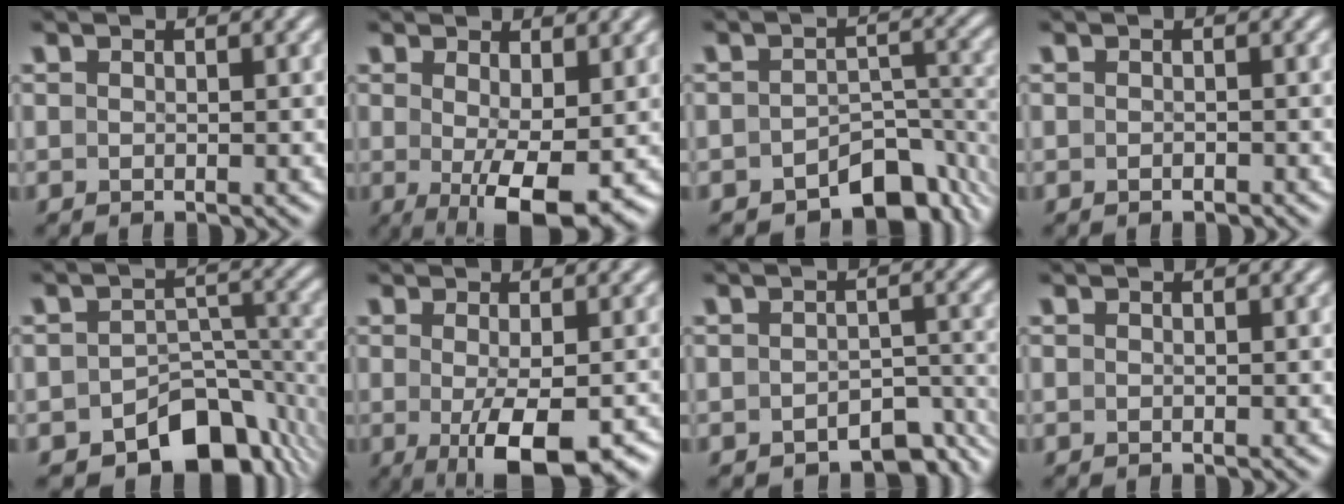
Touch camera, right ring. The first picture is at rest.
{"total": 5.2, "force": [-1.1, 1.1, 5.0], "torque": [-0.075, -0.024, -0.004]}
{"total": 8.7, "force": [-6.6, 4.0, 3.9], "torque": [-0.033, -0.013, -0.094]}
{"total": 0.7, "force": [-0.7, 0.1, 0.1], "torque": [-0.004, -0.006, -0.007]}
{"total": 12.5, "force": [-8.7, 7.1, 5.4], "torque": [-0.069, -0.028, -0.129]}
{"total": 5.8, "force": [-2.5, 1.2, 5.0], "torque": [-0.077, -0.021, -0.022]}
{"total": 5.1, "force": [-4.4, 1.9, 1.7], "torque": [-0.012, -0.013, -0.061]}
{"total": 0.0}